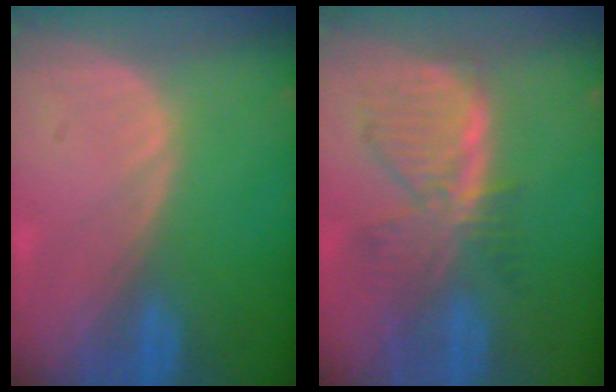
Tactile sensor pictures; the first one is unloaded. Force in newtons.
{"total": 8.0, "press": 7.1, "slide": 3.7}